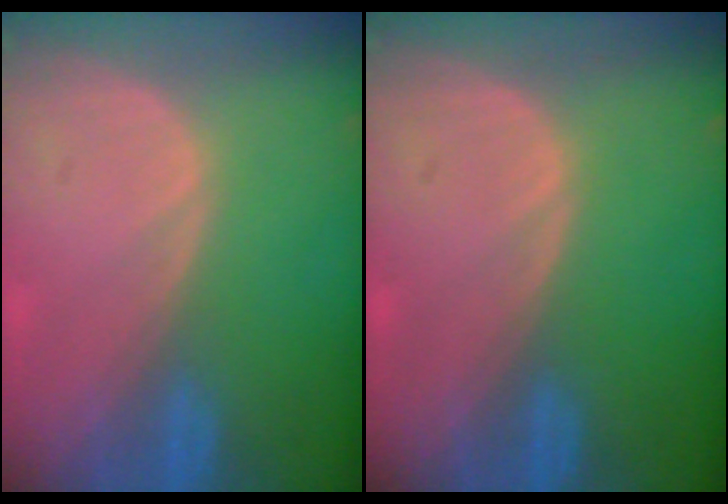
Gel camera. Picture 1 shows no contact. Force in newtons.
{"total": 0.0}